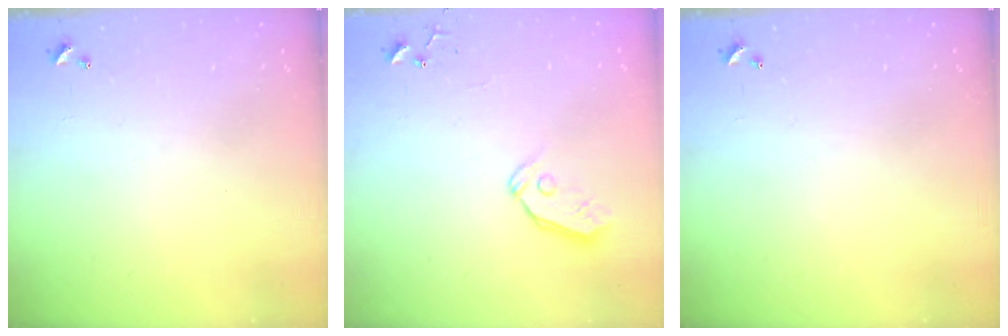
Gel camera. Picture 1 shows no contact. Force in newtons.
{"total": 4.8, "press": 4.8, "slide": 0.6}
{"total": 0.0}